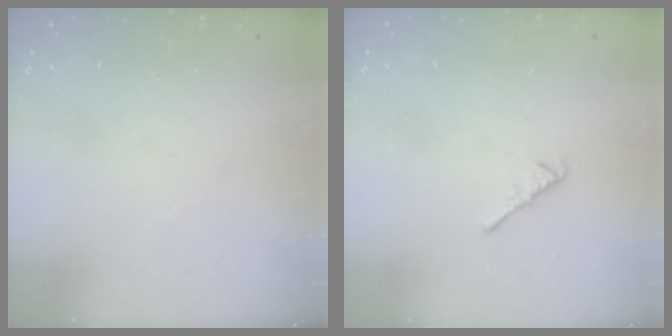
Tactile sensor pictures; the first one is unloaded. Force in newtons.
{"total": 2.4, "press": 2.3, "slide": 0.6}